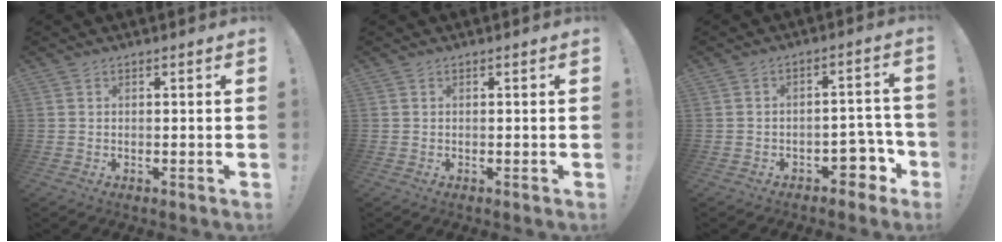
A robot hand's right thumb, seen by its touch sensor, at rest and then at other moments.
{"total": 0.0}
{"total": 7.5, "force": [-3.6, 5.1, 4.2], "torque": [-0.035, 0.019, -0.056]}